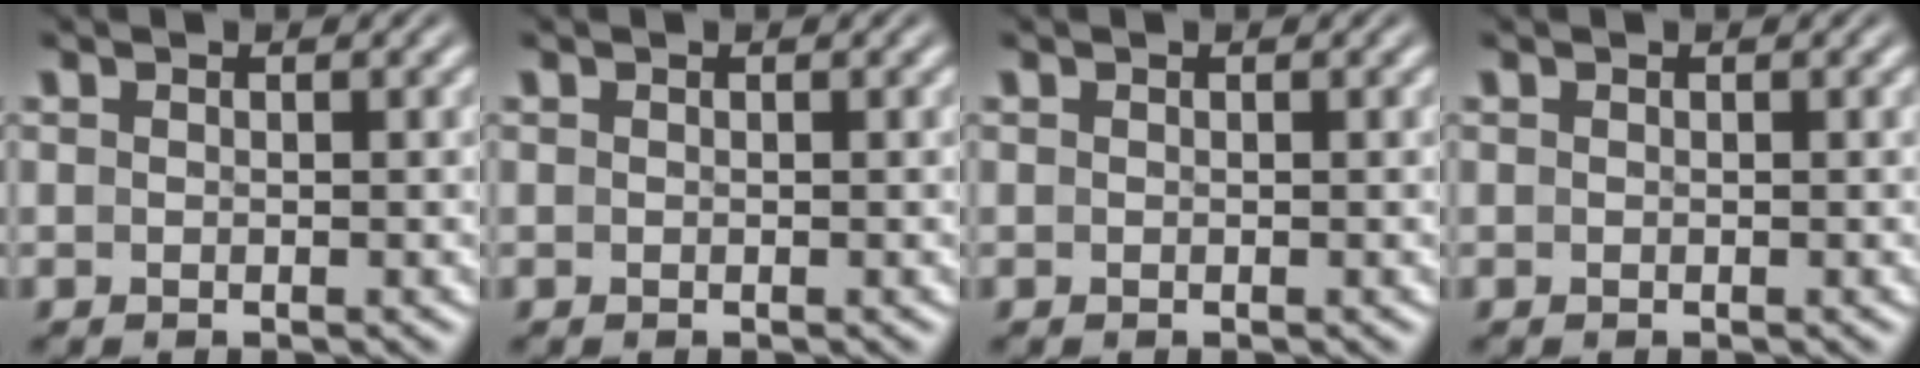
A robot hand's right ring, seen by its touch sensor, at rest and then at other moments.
{"total": 0.0}
{"total": 0.0}
{"total": 0.0}